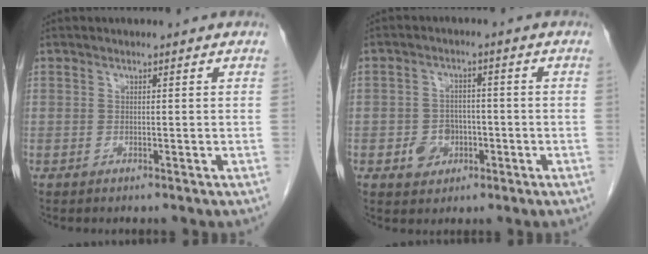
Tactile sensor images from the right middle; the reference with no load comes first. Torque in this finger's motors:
{"motor_torque": [-0.12, -0.07, 0.00, 0.00]}